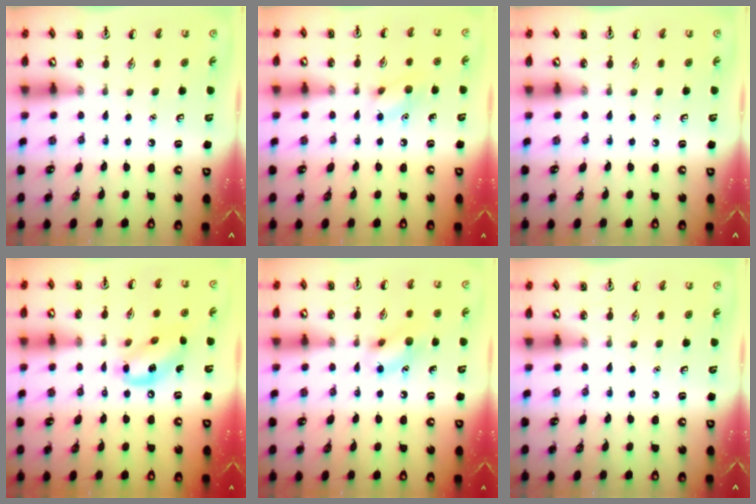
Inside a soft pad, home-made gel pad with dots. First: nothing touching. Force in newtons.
{"total": 7.8, "press": 7.7, "slide": 1.4}
{"total": 0.0}
{"total": 11.8, "press": 11.5, "slide": 2.6}
{"total": 10.5, "press": 10.4, "slide": 0.9}
{"total": 0.0}